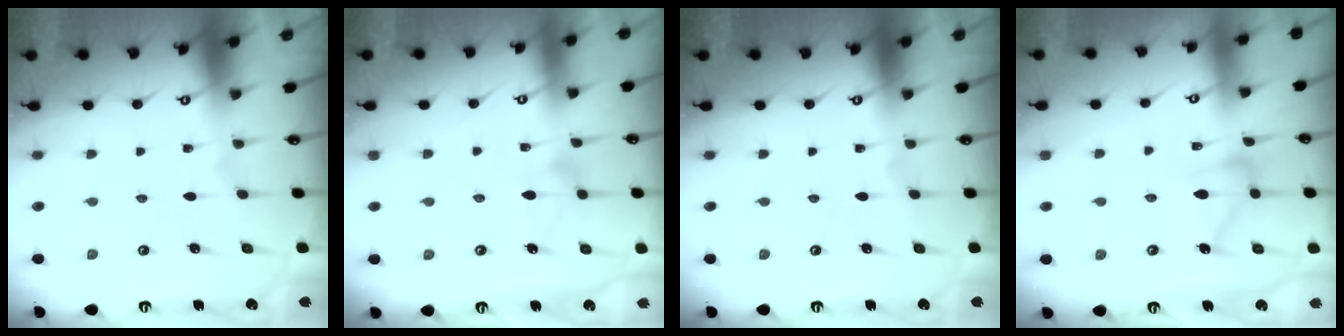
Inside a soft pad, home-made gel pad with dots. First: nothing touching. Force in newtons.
{"total": 9.4, "press": 9.3, "slide": 0.5}
{"total": 0.0}
{"total": 11.3, "press": 11.3, "slide": 0.6}